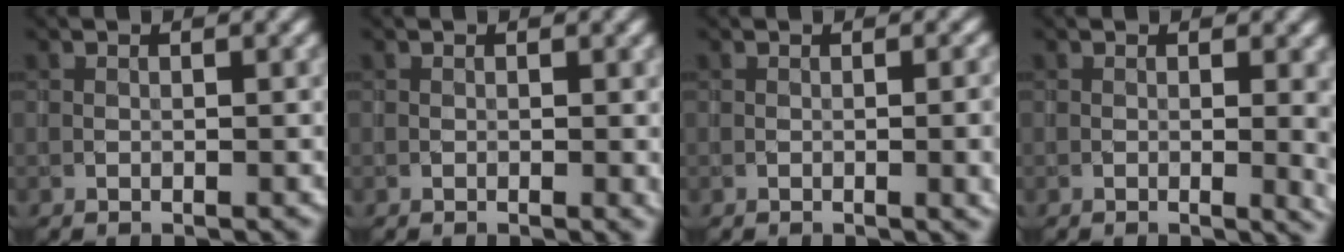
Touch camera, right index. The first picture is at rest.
{"total": 0.9, "force": [-0.1, 0.4, 0.8], "torque": [-0.014, -0.004, 0.000]}
{"total": 3.8, "force": [-0.9, 1.4, 3.4], "torque": [-0.040, -0.007, -0.001]}
{"total": 4.5, "force": [-0.4, 2.1, 4.0], "torque": [-0.033, -0.006, 0.003]}